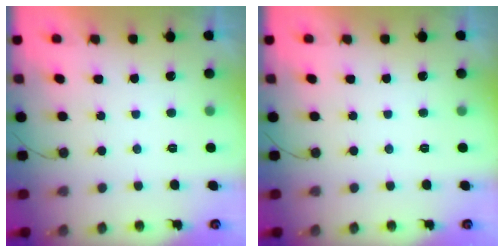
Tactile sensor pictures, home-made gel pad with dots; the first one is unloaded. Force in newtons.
{"total": 0.0}